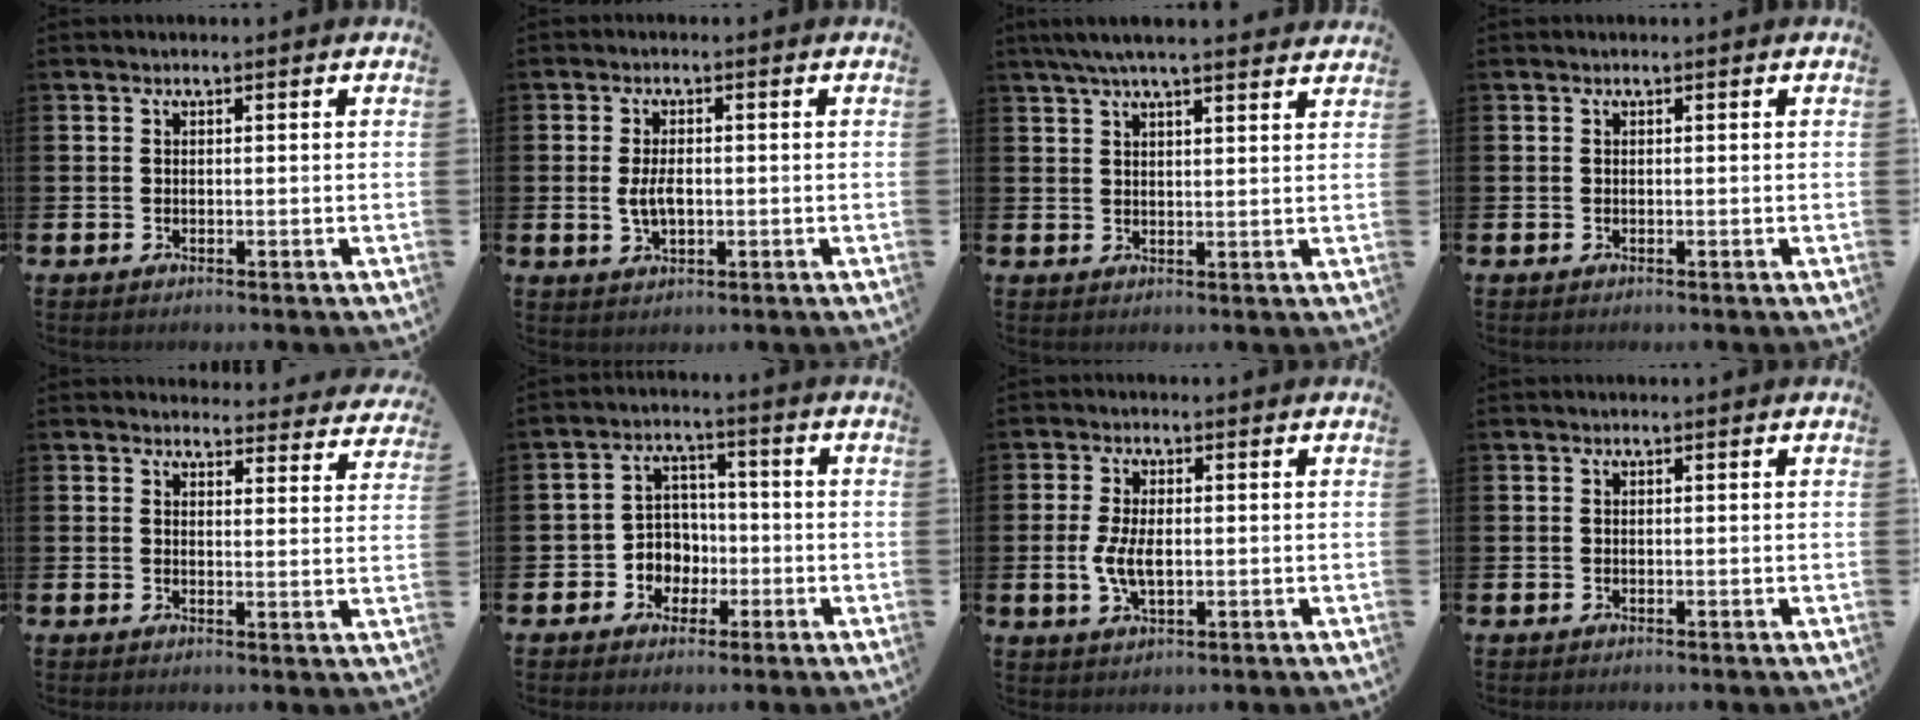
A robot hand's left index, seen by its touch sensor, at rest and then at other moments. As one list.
[{"total": 3.3, "force": [-0.1, 1.8, 2.8], "torque": [-0.043, 0.001, -0.006]}, {"total": 5.3, "force": [4.8, 0.4, 2.3], "torque": [-0.052, -0.009, 0.086]}, {"total": 0.0}, {"total": 3.6, "force": [3.5, 0.8, -0.1], "torque": [0.003, -0.025, 0.060]}, {"total": 4.5, "force": [-1.0, 4.3, 0.9], "torque": [-0.039, 0.005, -0.023]}, {"total": 4.6, "force": [-0.2, 2.3, 4.0], "torque": [-0.077, 0.003, -0.006]}, {"total": 0.0}]